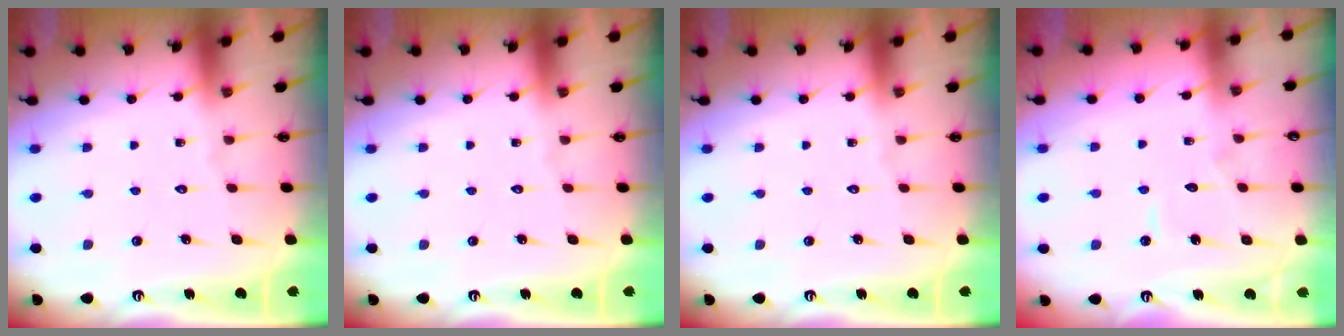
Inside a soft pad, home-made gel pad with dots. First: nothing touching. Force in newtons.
{"total": 0.0}
{"total": 0.0}
{"total": 3.7, "press": 3.7, "slide": 0.3}